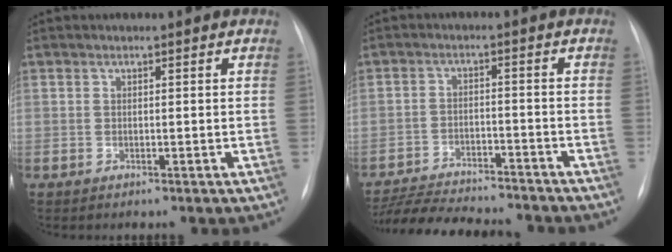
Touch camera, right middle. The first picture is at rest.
{"total": 15.6, "force": [-14.4, 2.4, 5.7], "torque": [-0.108, -0.009, -0.212]}